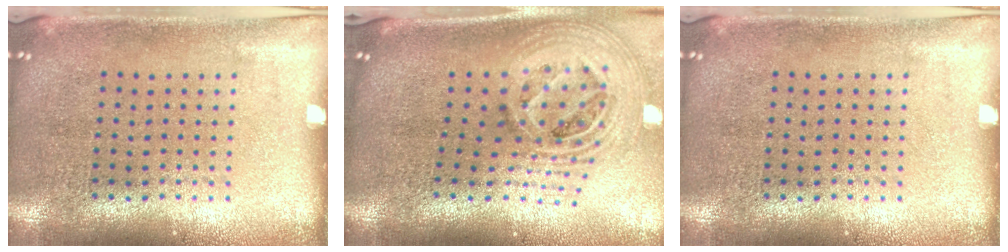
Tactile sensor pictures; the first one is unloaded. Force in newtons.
{"total": 2.8, "press": 1.9, "slide": 2.0}
{"total": 0.0}